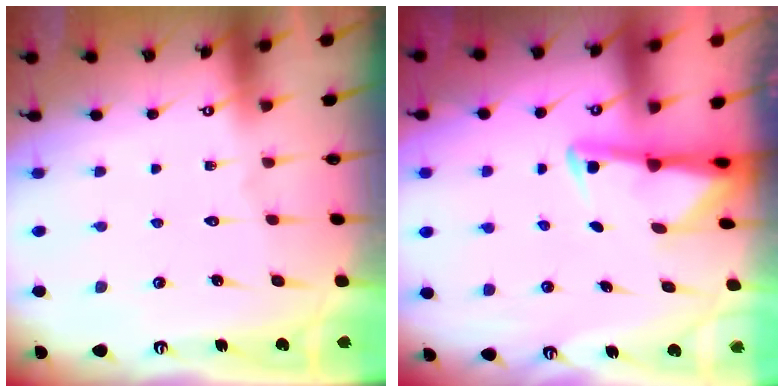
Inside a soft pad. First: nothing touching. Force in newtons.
{"total": 2.8, "press": 2.7, "slide": 0.7}